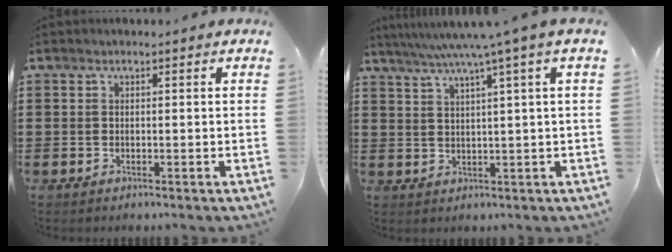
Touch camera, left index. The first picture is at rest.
{"total": 5.4, "force": [3.1, -1.1, 4.3], "torque": [-0.092, -0.013, 0.046]}